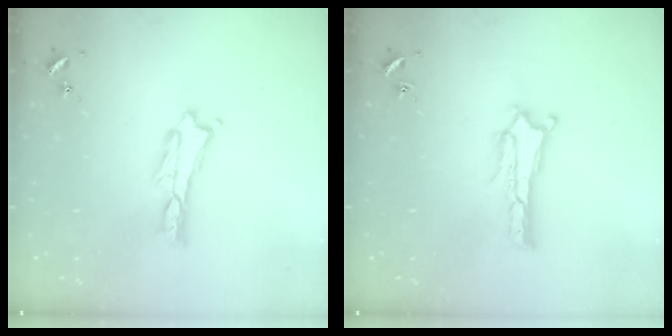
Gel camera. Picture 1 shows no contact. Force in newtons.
{"total": 0.6, "press": 0.5, "slide": 0.2}